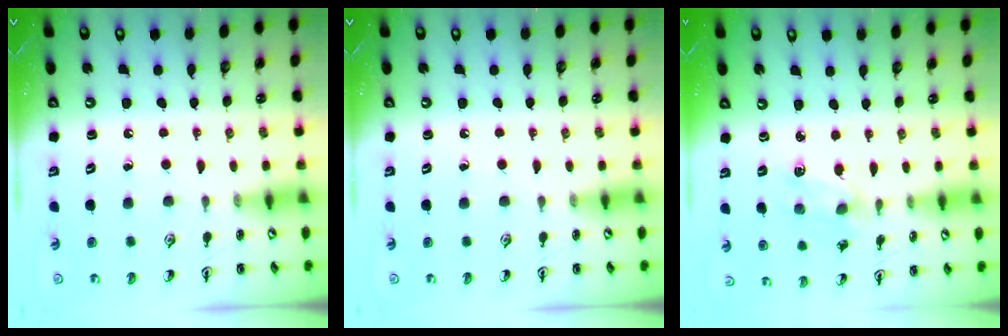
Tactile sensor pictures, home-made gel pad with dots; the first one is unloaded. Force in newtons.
{"total": 0.0}
{"total": 2.7, "press": 2.7, "slide": 0.4}